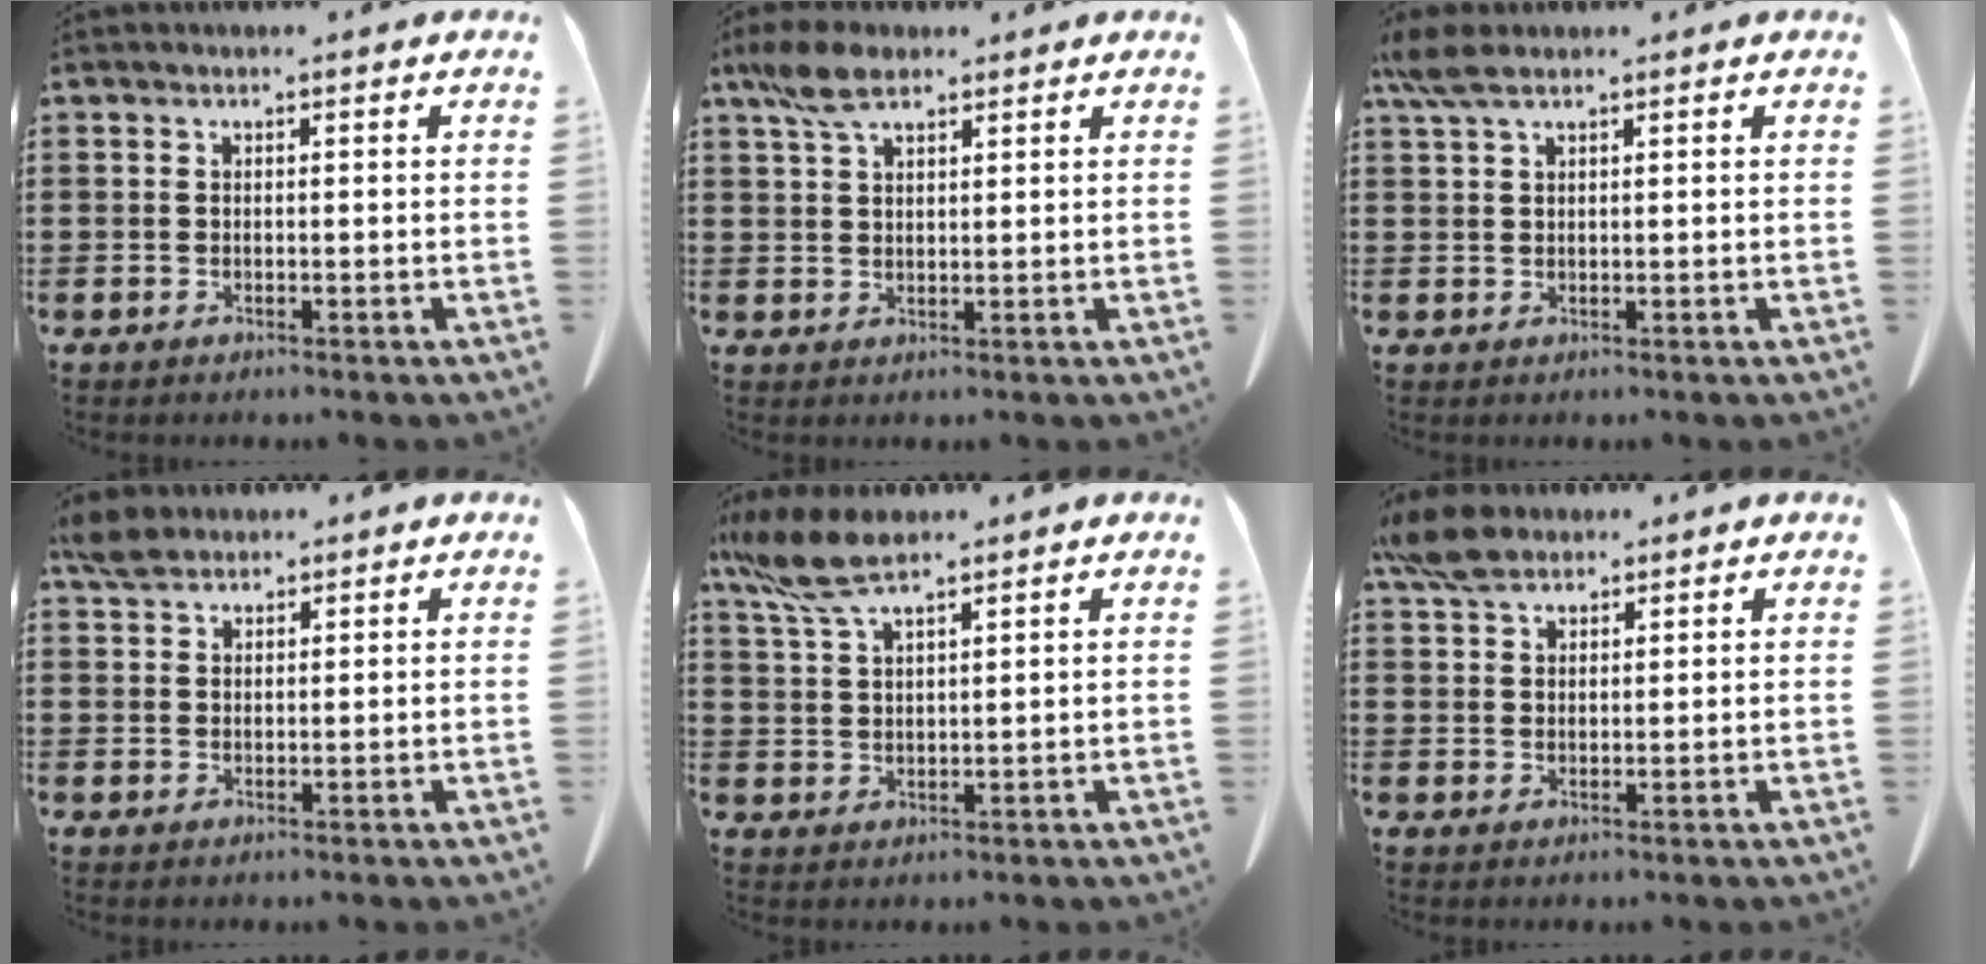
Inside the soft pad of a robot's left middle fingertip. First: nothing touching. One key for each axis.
{"total": 6.0, "fx": 3.9, "fy": 2.3, "fz": 4.0, "tx": -0.089, "ty": 0.002, "tz": 0.073}
{"total": 3.6, "fx": 2.2, "fy": 1.0, "fz": 2.7, "tx": -0.067, "ty": -0.002, "tz": 0.039}
{"total": 3.2, "fx": 2.7, "fy": 1.3, "fz": 1.2, "tx": -0.031, "ty": 0.003, "tz": 0.054}
{"total": 7.5, "fx": 5.4, "fy": 1.7, "fz": 5.0, "tx": -0.124, "ty": -0.012, "tz": 0.097}
{"total": 5.8, "fx": 4.5, "fy": 2.4, "fz": 2.7, "tx": -0.067, "ty": -0.002, "tz": 0.088}